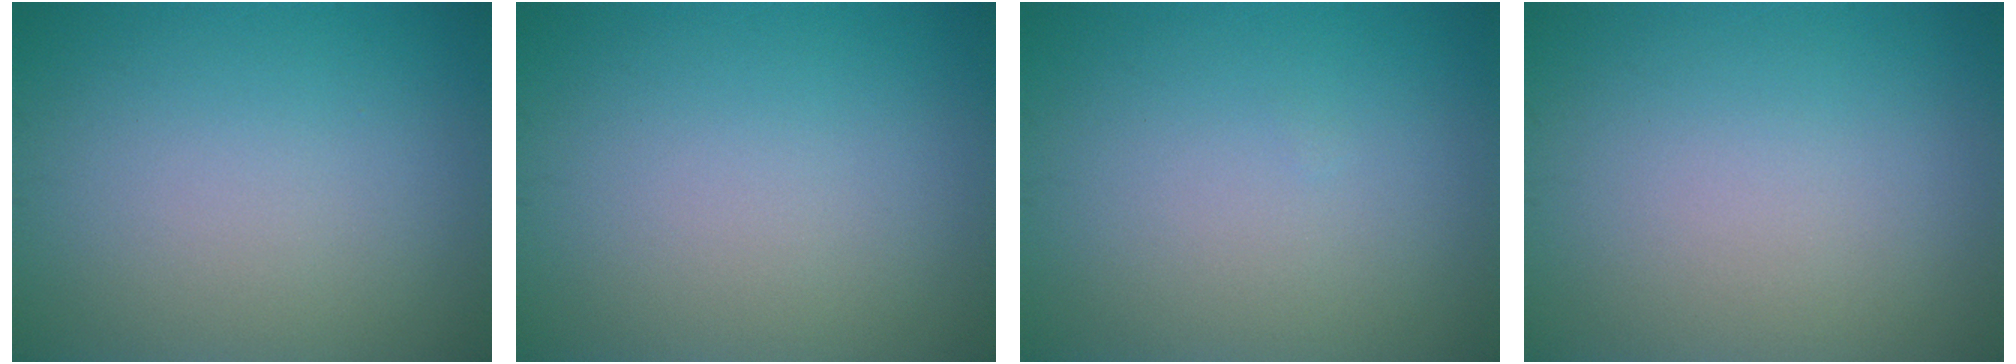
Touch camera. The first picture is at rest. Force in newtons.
{"total": 0.0}
{"total": 0.0}
{"total": 0.0}